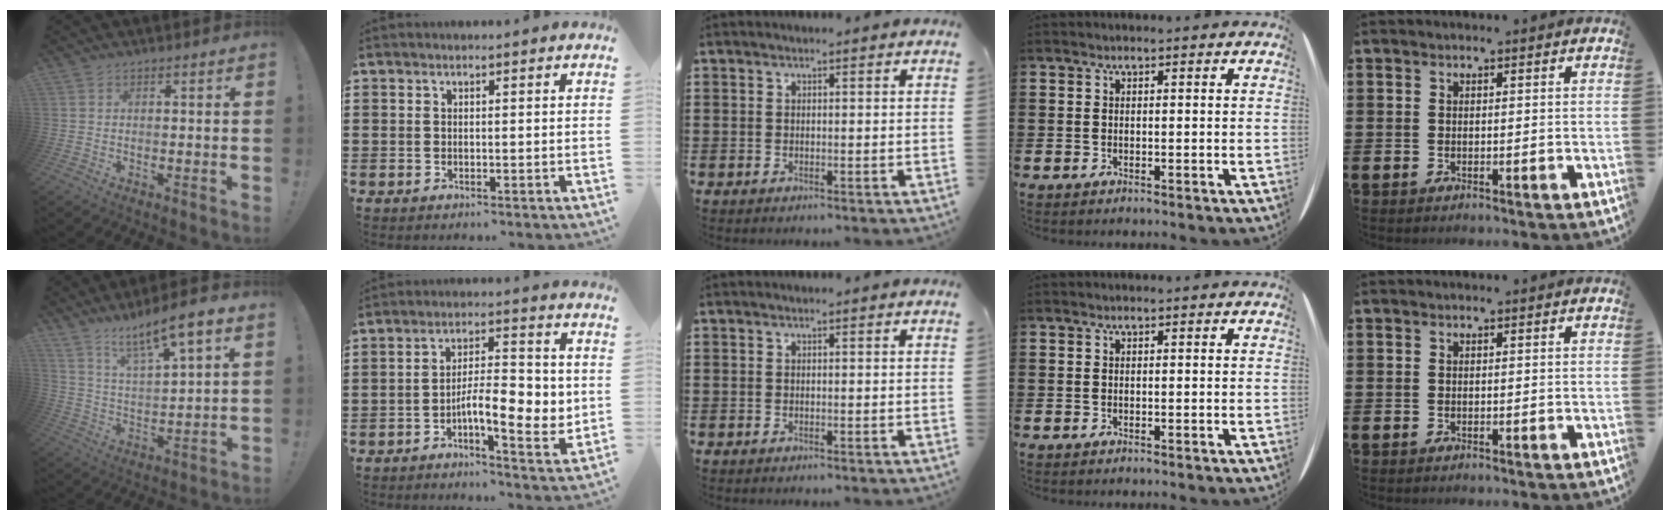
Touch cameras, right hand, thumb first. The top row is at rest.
{"thumb": {"total": 10.9, "force": [8.7, 1.4, 6.5], "torque": [-0.122, -0.060, 0.144]}, "index": {"total": 8.9, "force": [-1.8, 3.2, 8.1], "torque": [-0.122, 0.003, -0.031]}}